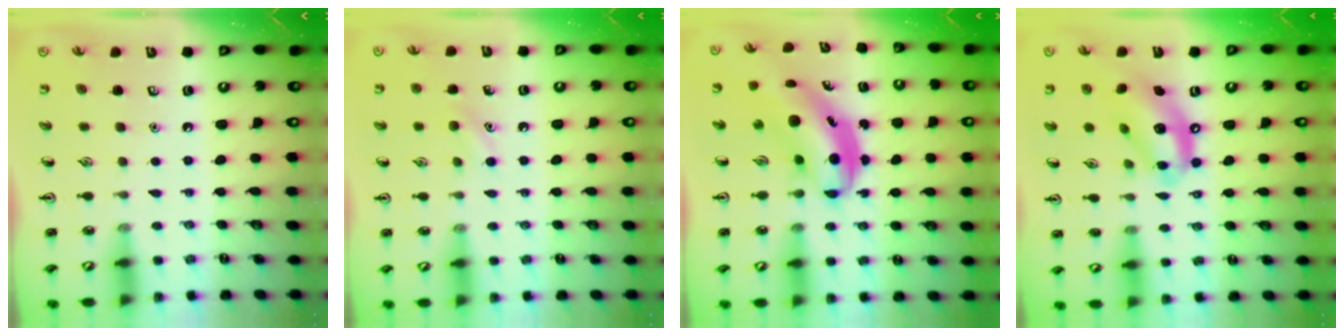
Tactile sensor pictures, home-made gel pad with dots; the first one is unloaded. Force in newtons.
{"total": 6.2, "press": 5.9, "slide": 2.1}
{"total": 6.9, "press": 6.8, "slide": 1.2}
{"total": 13.3, "press": 12.7, "slide": 4.1}